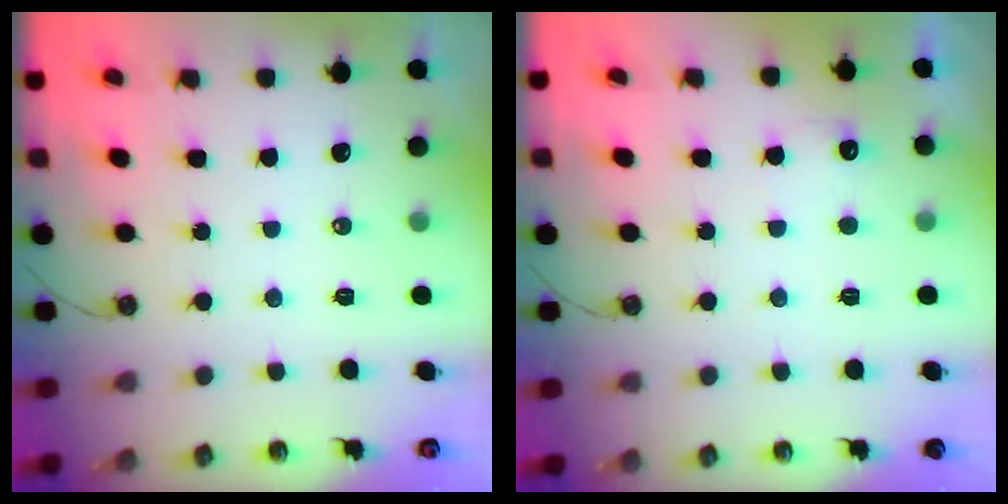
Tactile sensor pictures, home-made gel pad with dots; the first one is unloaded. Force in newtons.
{"total": 5.0, "press": 4.8, "slide": 1.2}